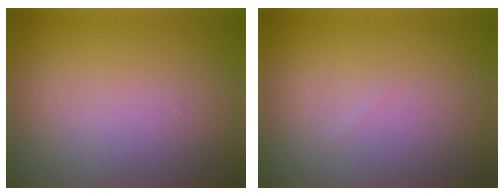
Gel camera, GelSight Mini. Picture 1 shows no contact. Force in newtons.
{"total": 0.0}